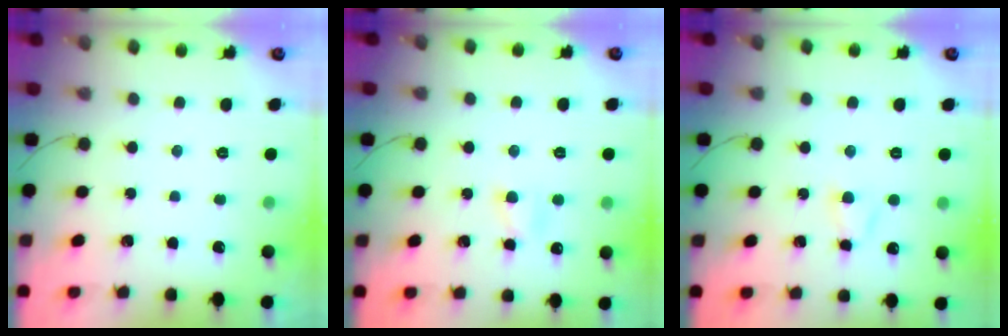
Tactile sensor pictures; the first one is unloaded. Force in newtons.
{"total": 4.4, "press": 4.2, "slide": 1.1}
{"total": 3.1, "press": 3.0, "slide": 0.8}